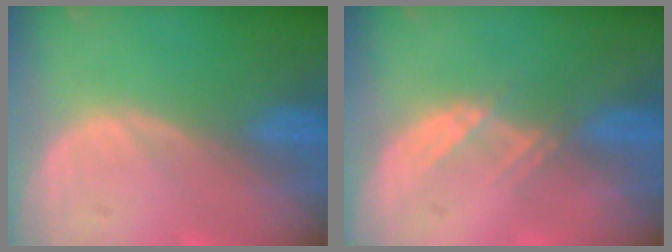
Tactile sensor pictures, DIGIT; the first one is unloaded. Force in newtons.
{"total": 2.3, "press": 2.1, "slide": 0.7}